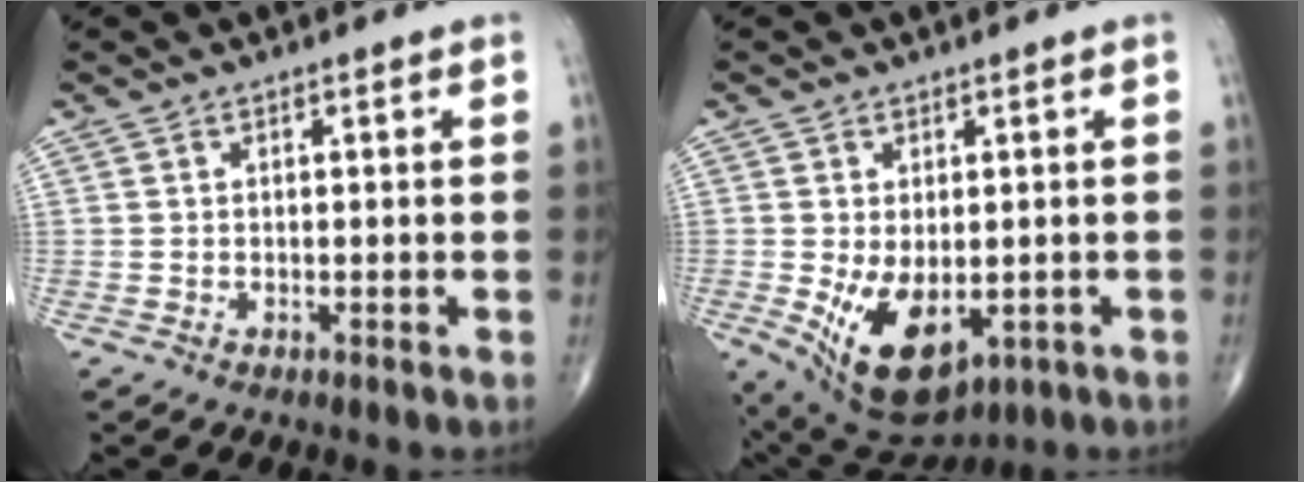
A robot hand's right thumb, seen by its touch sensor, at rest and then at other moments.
{"total": 12.1, "force": [-2.8, 6.9, 9.5], "torque": [-0.151, -0.014, -0.022]}